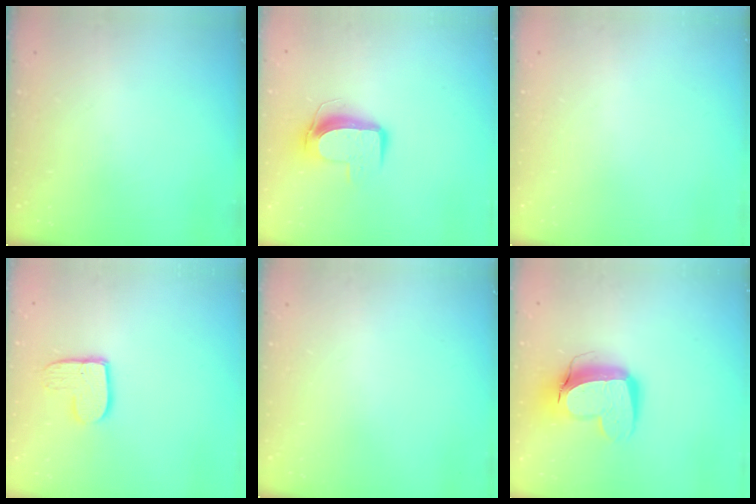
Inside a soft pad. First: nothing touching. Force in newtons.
{"total": 9.8, "press": 9.7, "slide": 1.0}
{"total": 0.0}
{"total": 10.0, "press": 10.0, "slide": 0.5}
{"total": 0.0}
{"total": 13.5, "press": 13.4, "slide": 1.4}